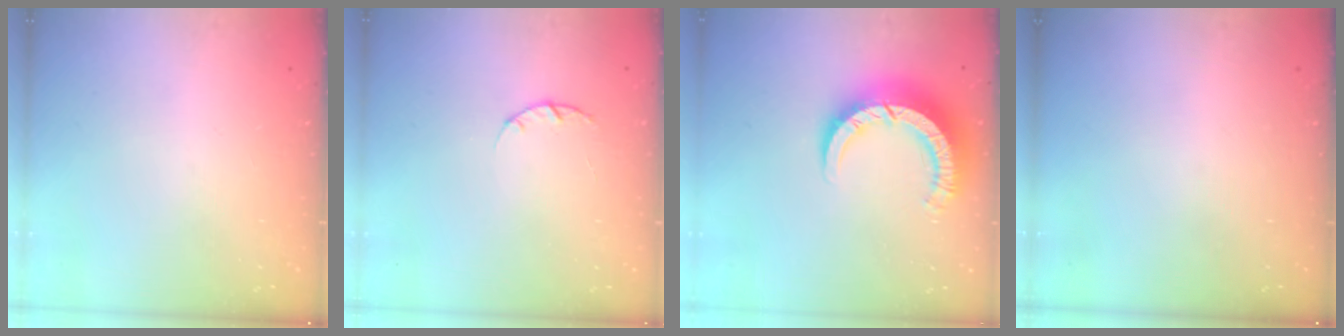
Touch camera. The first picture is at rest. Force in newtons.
{"total": 2.0, "press": 1.9, "slide": 0.4}
{"total": 9.3, "press": 9.2, "slide": 1.1}
{"total": 0.0}